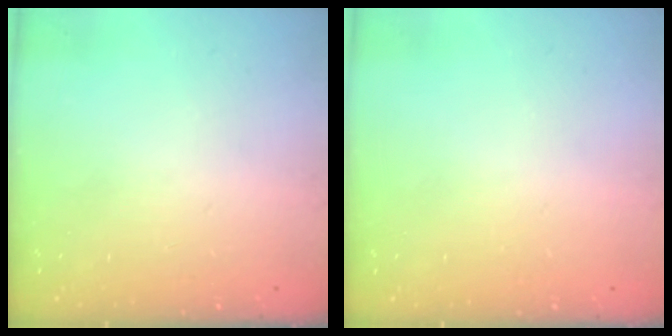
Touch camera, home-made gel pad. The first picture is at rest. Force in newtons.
{"total": 0.6, "press": 0.6, "slide": 0.2}